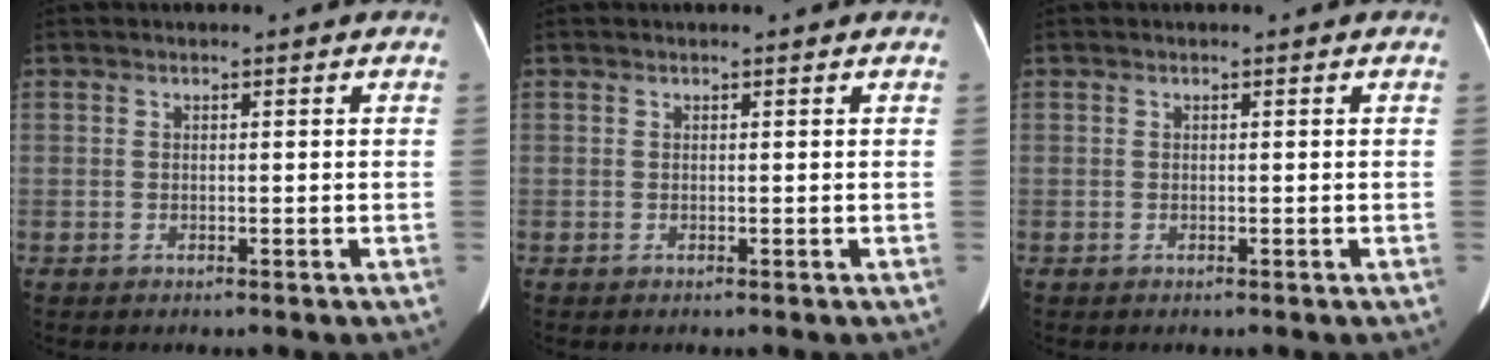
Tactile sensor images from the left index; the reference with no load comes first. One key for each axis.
{"total": 0.0}
{"total": 0.0}